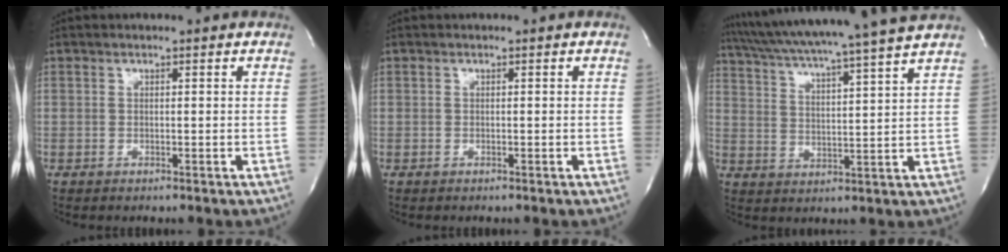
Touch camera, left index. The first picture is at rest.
{"total": 0.0}
{"total": 18.9, "force": [16.8, -2.3, 8.4], "torque": [-0.151, -0.018, 0.244]}